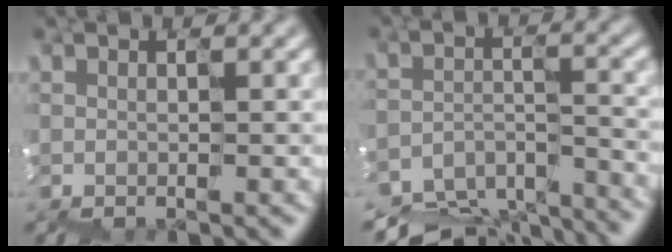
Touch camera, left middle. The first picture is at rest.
{"total": 9.8, "force": [-9.5, 2.1, 1.2], "torque": [-0.034, -0.003, -0.129]}